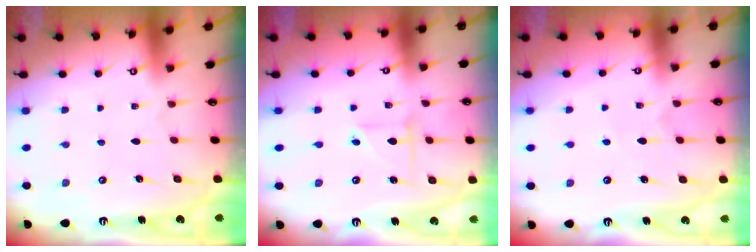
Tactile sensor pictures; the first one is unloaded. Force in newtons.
{"total": 2.9, "press": 2.9, "slide": 0.3}
{"total": 4.4, "press": 4.4, "slide": 0.3}